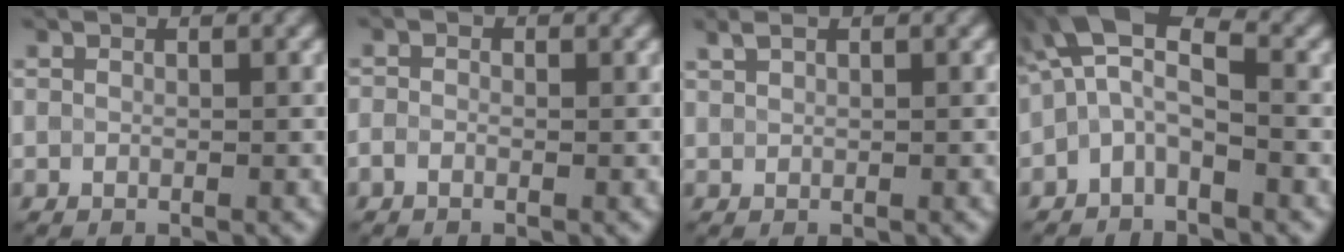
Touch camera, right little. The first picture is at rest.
{"total": 0.9, "force": [-0.5, 0.5, 0.6], "torque": [-0.014, 0.002, -0.014]}
{"total": 1.1, "force": [0.8, 0.4, 0.6], "torque": [-0.017, 0.002, 0.022]}
{"total": 4.5, "force": [-0.8, 2.3, 3.8], "torque": [-0.067, 0.019, -0.026]}